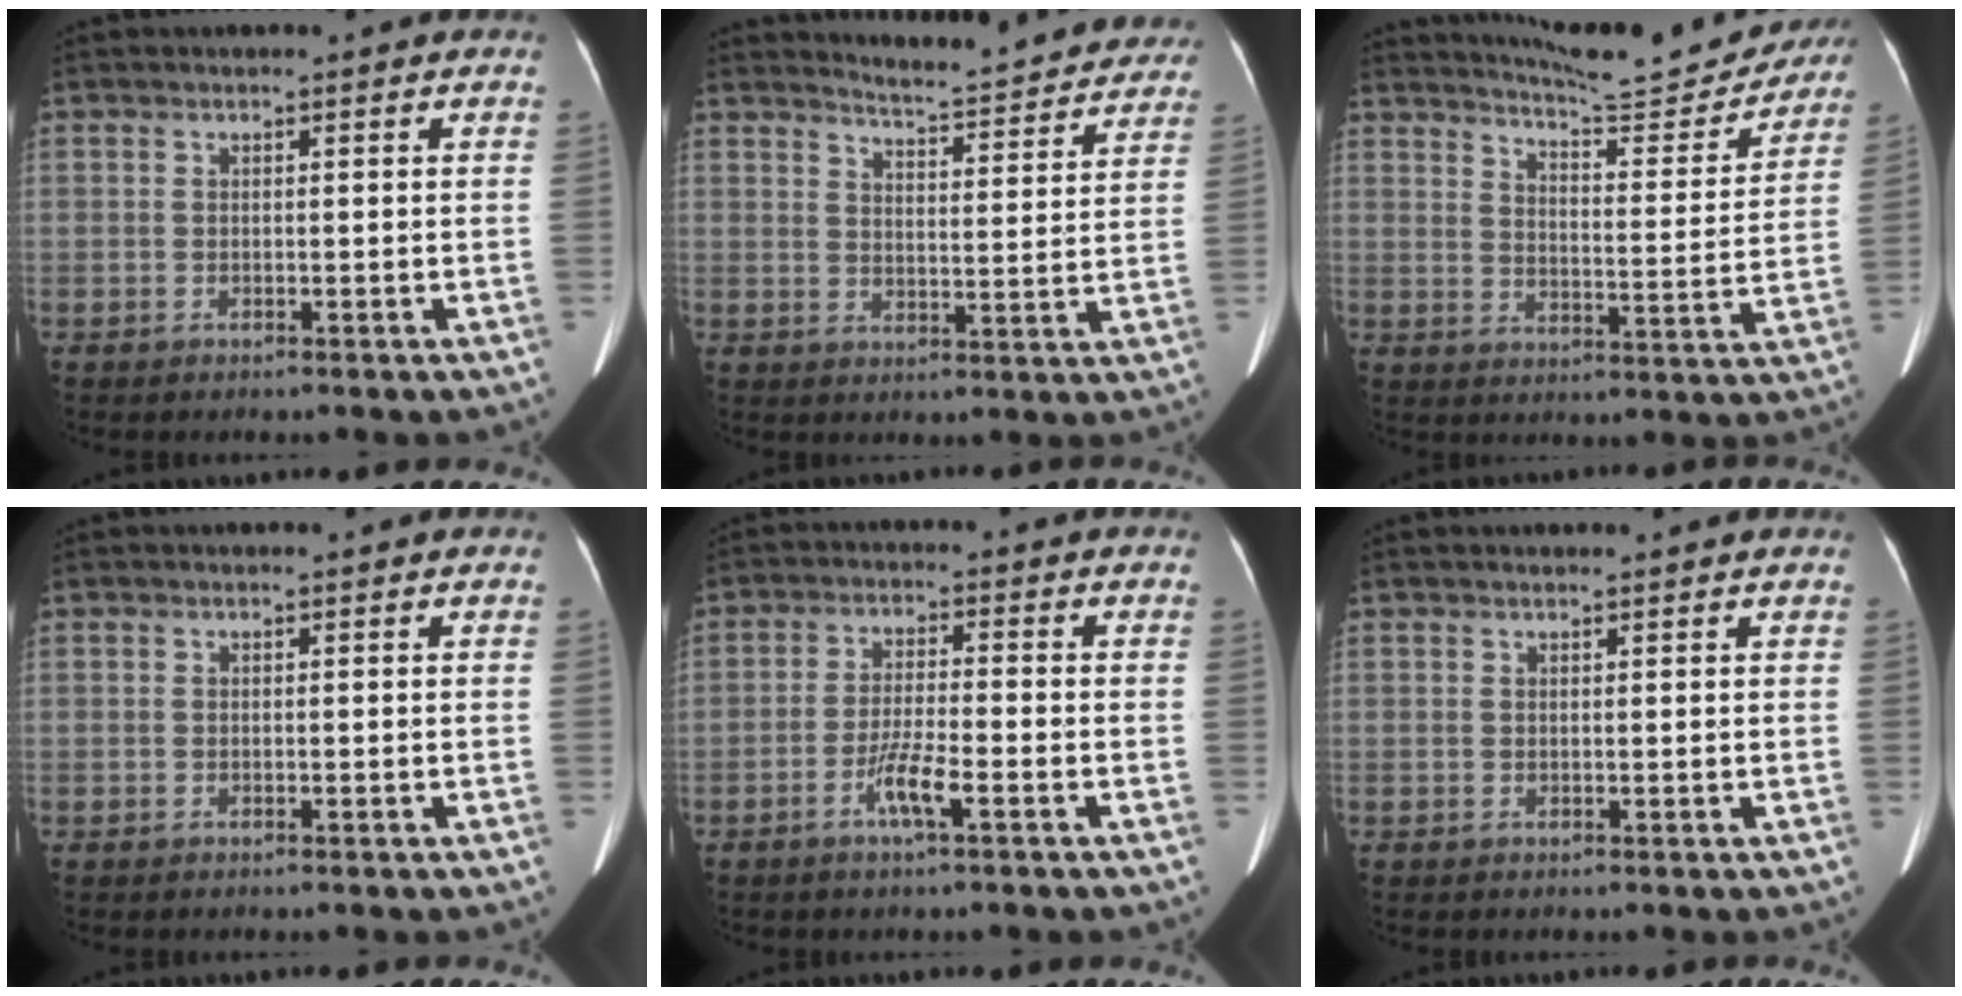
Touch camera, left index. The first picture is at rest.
{"total": 15.0, "force": [14.4, 2.1, 3.7], "torque": [-0.039, -0.035, 0.166]}
{"total": 16.5, "force": [15.8, 1.6, 4.5], "torque": [-0.064, -0.040, 0.206]}
{"total": 0.0}
{"total": 4.8, "force": [-2.5, 0.2, 4.2], "torque": [-0.086, -0.006, -0.048]}
{"total": 2.0, "force": [1.9, 0.1, 0.6], "torque": [-0.012, 0.012, 0.025]}